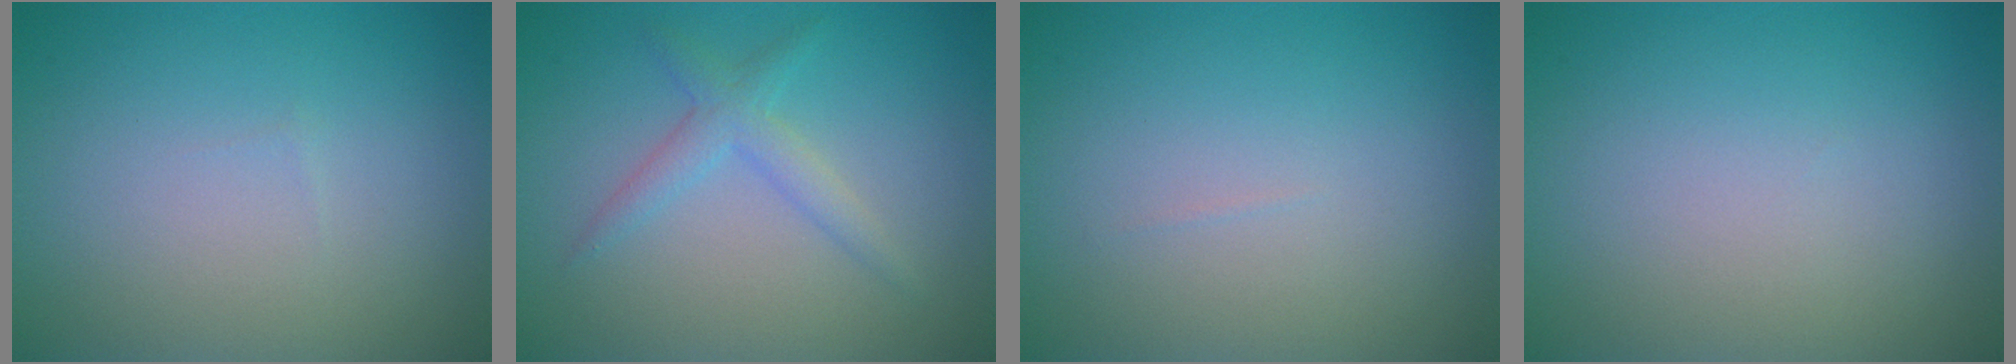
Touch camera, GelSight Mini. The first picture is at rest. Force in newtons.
{"total": 2.2, "press": 2.2, "slide": 0.1}
{"total": 0.0}
{"total": 0.0}